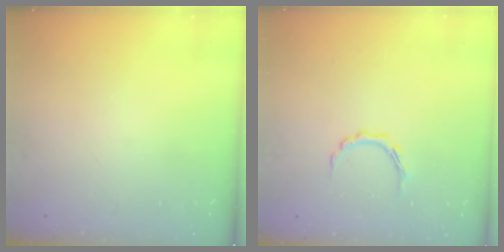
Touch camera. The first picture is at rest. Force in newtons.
{"total": 4.3, "press": 4.3, "slide": 0.6}